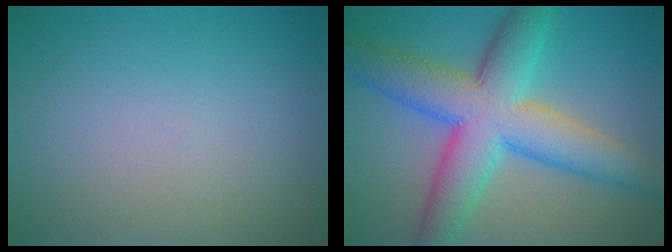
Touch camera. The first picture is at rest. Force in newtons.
{"total": 9.9, "press": 9.9, "slide": 0.4}